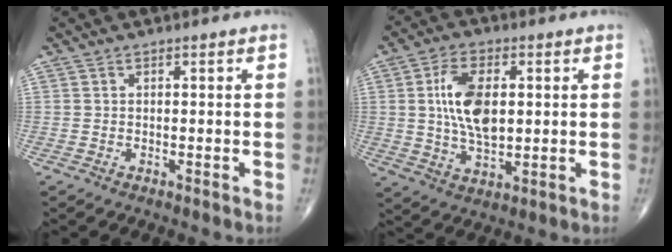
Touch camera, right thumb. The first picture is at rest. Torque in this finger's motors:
{"motor_torque": [0.81, 2.98, 1.60, 0.42, 0.17]}